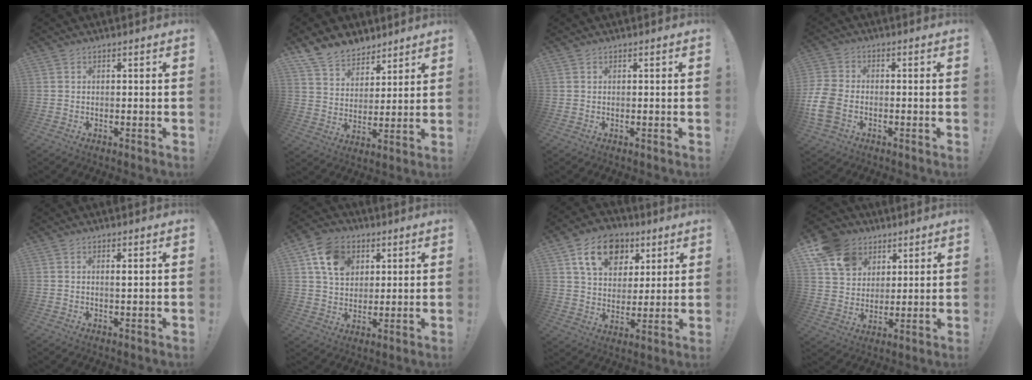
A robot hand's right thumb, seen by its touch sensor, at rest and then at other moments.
{"total": 10.8, "force": [8.6, 6.3, 2.0], "torque": [-0.048, -0.066, 0.172]}
{"total": 0.0}
{"total": 9.7, "force": [-3.1, 6.8, 6.2], "torque": [-0.149, 0.016, -0.052]}
{"total": 1.0, "force": [0.2, -0.2, 1.0], "torque": [-0.011, -0.005, 0.001]}
{"total": 12.8, "force": [5.5, 9.8, 6.2], "torque": [-0.101, -0.011, 0.109]}
{"total": 16.0, "force": [7.6, 11.3, 8.5], "torque": [-0.121, -0.026, 0.141]}
{"total": 13.0, "force": [6.7, 10.1, 4.8], "torque": [-0.070, -0.035, 0.133]}